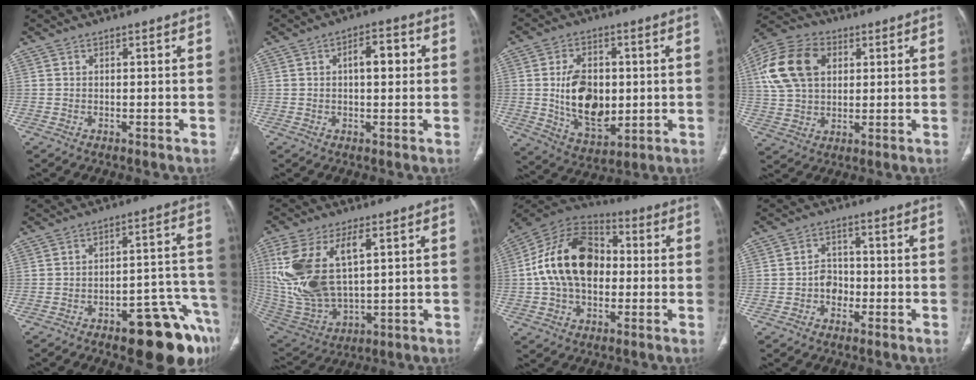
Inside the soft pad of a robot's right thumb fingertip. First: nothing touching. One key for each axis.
{"total": 5.7, "fx": 1.0, "fy": 2.7, "fz": 4.9, "tx": -0.059, "ty": 0.013, "tz": 0.010}
{"total": 13.6, "fx": 0.2, "fy": 8.6, "fz": 10.6, "tx": -0.156, "ty": -0.012, "tz": 0.017}
{"total": 15.7, "fx": 4.4, "fy": 10.9, "fz": 10.4, "tx": -0.193, "ty": 0.011, "tz": 0.080}
{"total": 16.7, "fx": -10.1, "fy": 5.8, "fz": 12.0, "tx": -0.080, "ty": 0.082, "tz": -0.134}
{"total": 18.5, "fx": 4.9, "fy": 9.0, "fz": 15.4, "tx": -0.330, "ty": -0.018, "tz": 0.109}
{"total": 18.9, "fx": 0.4, "fy": 12.8, "fz": 13.9, "tx": -0.232, "ty": 0.033, "tz": -0.002}
{"total": 3.9, "fx": -1.4, "fy": 3.2, "fz": 1.7, "tx": -0.007, "ty": 0.015, "tz": -0.030}